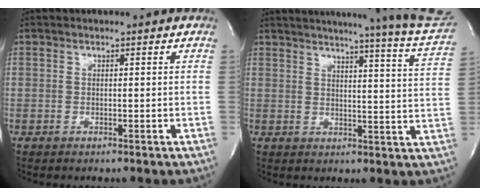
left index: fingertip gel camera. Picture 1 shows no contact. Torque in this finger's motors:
{"motor_torque": [0.30, -0.46, 0.39, 0.10]}